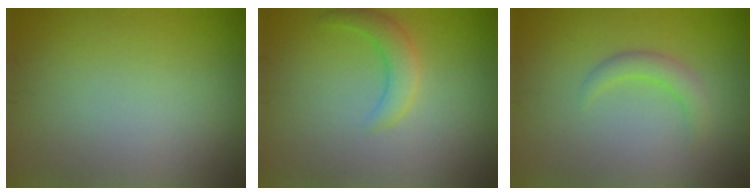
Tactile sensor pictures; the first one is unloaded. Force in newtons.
{"total": 2.6, "press": 2.6, "slide": 0.1}
{"total": 1.9, "press": 1.9, "slide": 0.3}